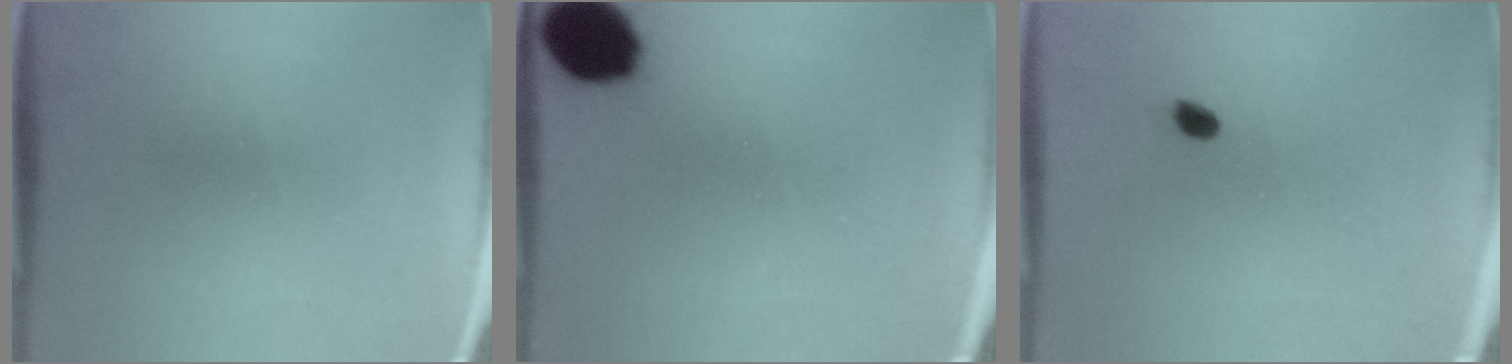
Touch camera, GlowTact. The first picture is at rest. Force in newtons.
{"total": 12.7}
{"total": 1.6}